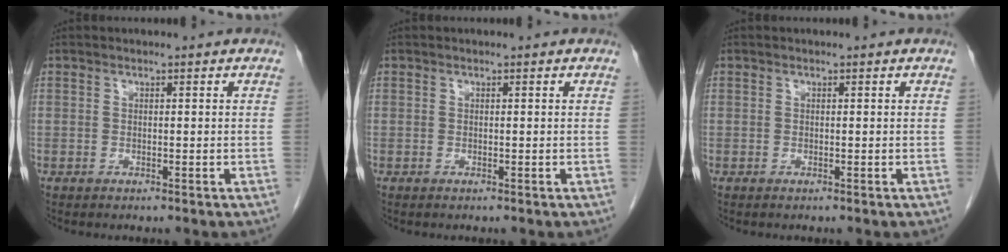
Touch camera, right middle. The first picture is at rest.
{"total": 0.0}
{"total": 0.0}